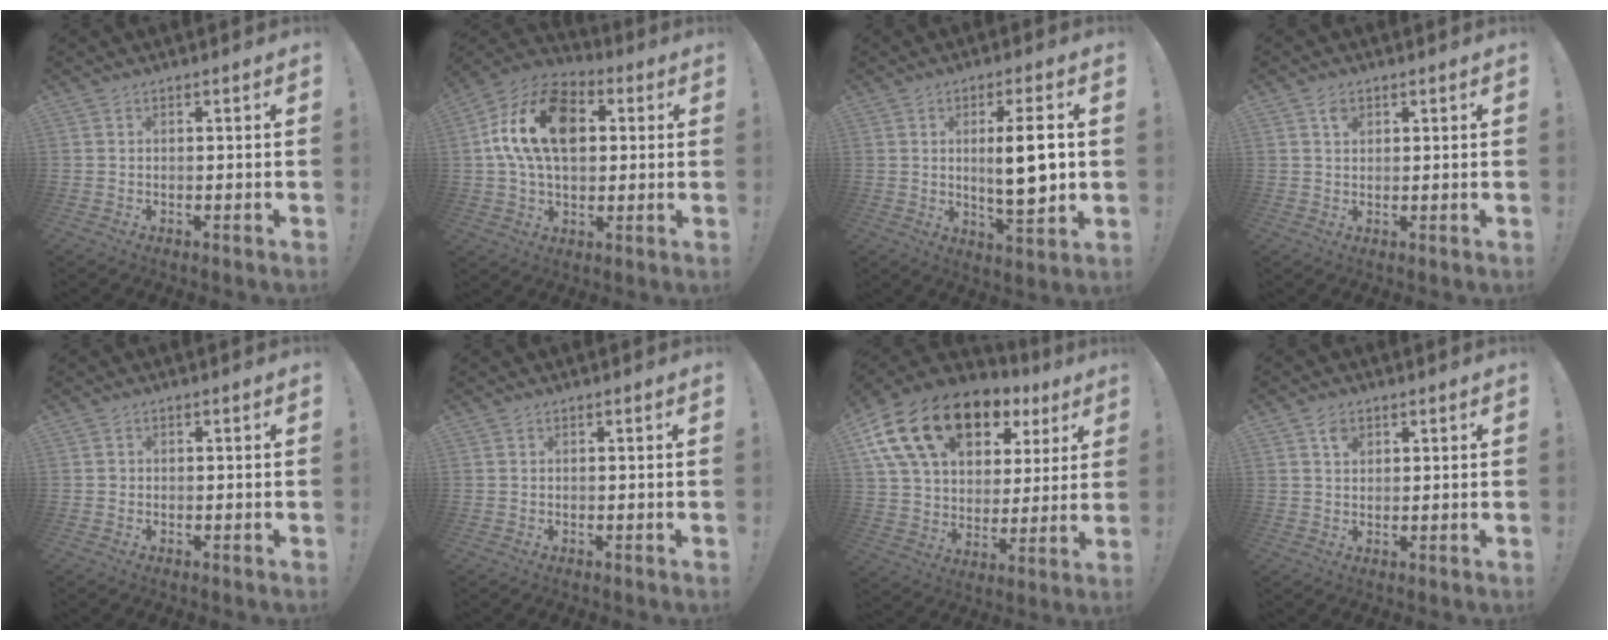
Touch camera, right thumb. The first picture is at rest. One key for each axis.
{"total": 19.0, "fx": 4.2, "fy": 12.4, "fz": 13.8, "tx": -0.234, "ty": 0.002, "tz": 0.076}
{"total": 11.5, "fx": 1.1, "fy": 2.3, "fz": 11.2, "tx": -0.172, "ty": -0.009, "tz": 0.011}
{"total": 2.5, "fx": 1.3, "fy": 1.7, "fz": 1.2, "tx": -0.005, "ty": -0.006, "tz": 0.018}
{"total": 0.8, "fx": -0.1, "fy": 0.8, "fz": 0.1, "tx": -0.005, "ty": 0.003, "tz": -0.002}
{"total": 0.0}
{"total": 21.8, "fx": 12.3, "fy": 12.7, "fz": 12.8, "tx": -0.211, "ty": -0.055, "tz": 0.232}
{"total": 3.0, "fx": 1.6, "fy": 2.2, "fz": 1.4, "tx": -0.011, "ty": -0.008, "tz": 0.025}